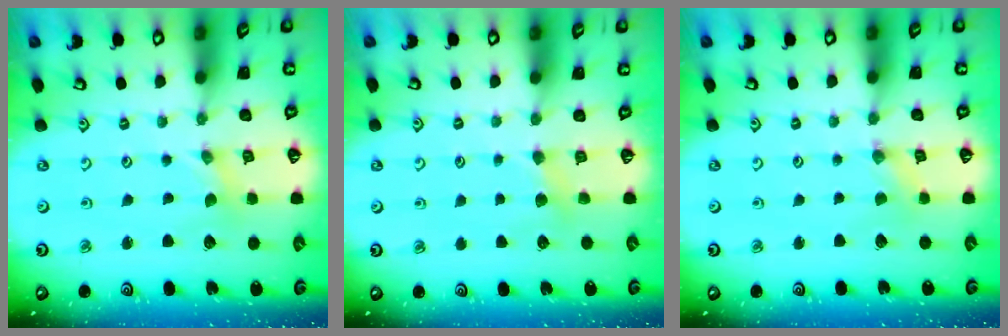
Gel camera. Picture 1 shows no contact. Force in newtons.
{"total": 4.3, "press": 4.2, "slide": 0.5}
{"total": 0.0}